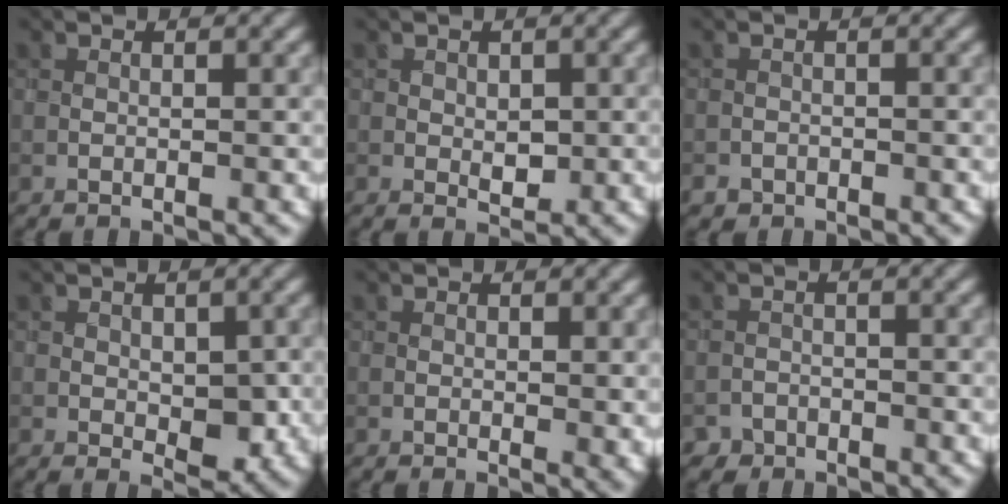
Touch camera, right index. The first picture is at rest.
{"total": 1.7, "force": [0.1, 1.2, 1.2], "torque": [-0.020, -0.007, 0.004]}
{"total": 1.6, "force": [-1.2, 1.0, -0.1], "torque": [0.005, 0.007, -0.016]}
{"total": 3.4, "force": [-0.2, 2.1, 2.6], "torque": [-0.035, -0.009, -0.002]}
{"total": 1.4, "force": [0.2, 0.6, 1.2], "torque": [-0.016, -0.006, 0.003]}
{"total": 2.0, "force": [-1.6, 1.1, -0.3], "torque": [0.015, 0.007, -0.025]}